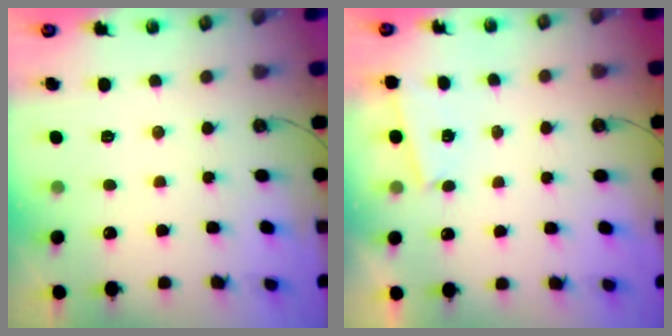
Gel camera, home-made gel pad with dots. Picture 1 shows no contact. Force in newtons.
{"total": 1.7, "press": 1.3, "slide": 1.0}